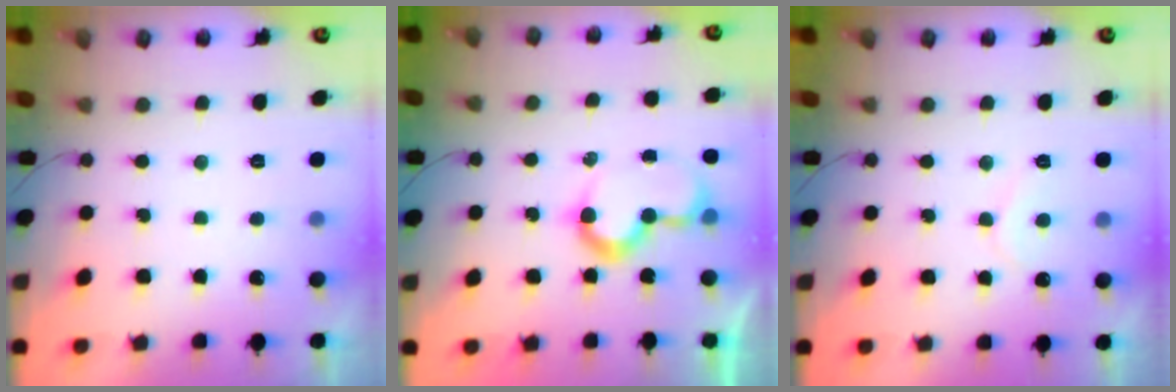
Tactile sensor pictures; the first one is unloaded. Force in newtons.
{"total": 8.2, "press": 8.2, "slide": 0.4}
{"total": 5.7, "press": 5.7, "slide": 0.5}